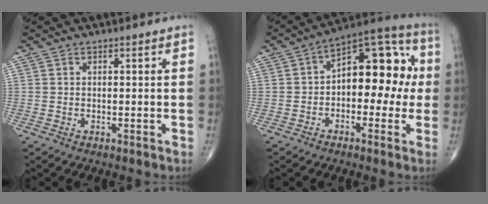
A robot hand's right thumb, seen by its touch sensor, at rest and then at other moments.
{"total": 15.0, "force": [0.3, 8.7, 12.2], "torque": [-0.125, 0.046, -0.012]}